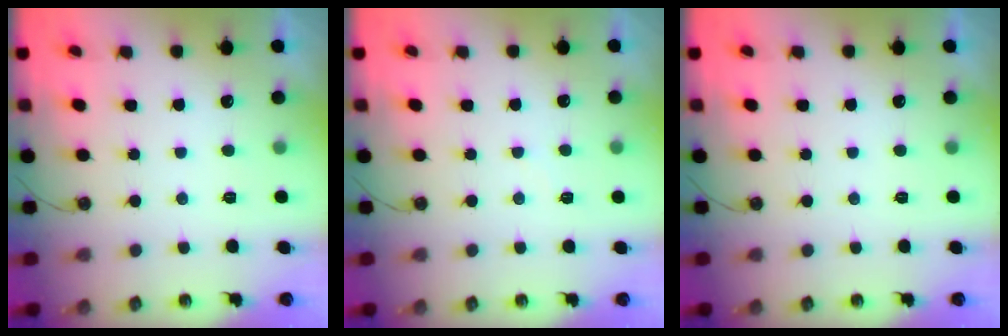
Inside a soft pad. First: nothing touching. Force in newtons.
{"total": 4.2, "press": 4.2, "slide": 0.5}
{"total": 0.0}